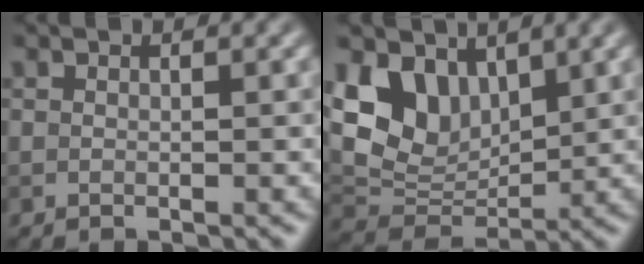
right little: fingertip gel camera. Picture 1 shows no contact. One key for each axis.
{"total": 7.1, "fx": 3.2, "fy": 4.8, "fz": 4.0, "tx": -0.084, "ty": -0.013, "tz": 0.060}